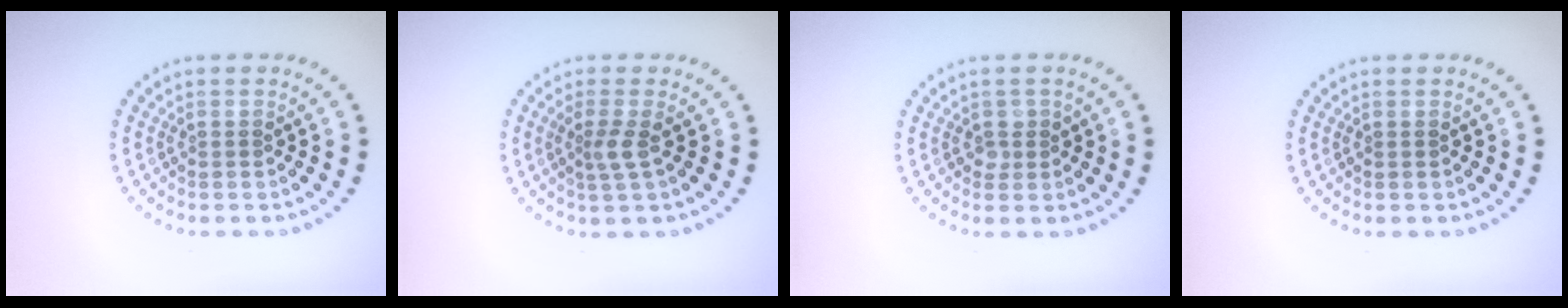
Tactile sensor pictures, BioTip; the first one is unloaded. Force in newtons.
{"total": 1.8, "press": 1.4, "slide": 1.2}
{"total": 1.2, "press": 1.1, "slide": 0.4}
{"total": 0.0}